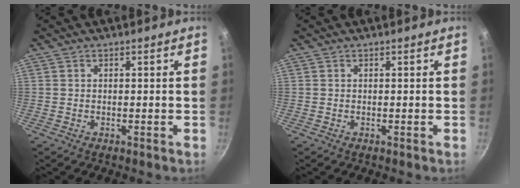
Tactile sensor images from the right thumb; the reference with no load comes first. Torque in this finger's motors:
{"motor_torque": [-0.09, -0.09, 0.19, -0.03, 0.04]}